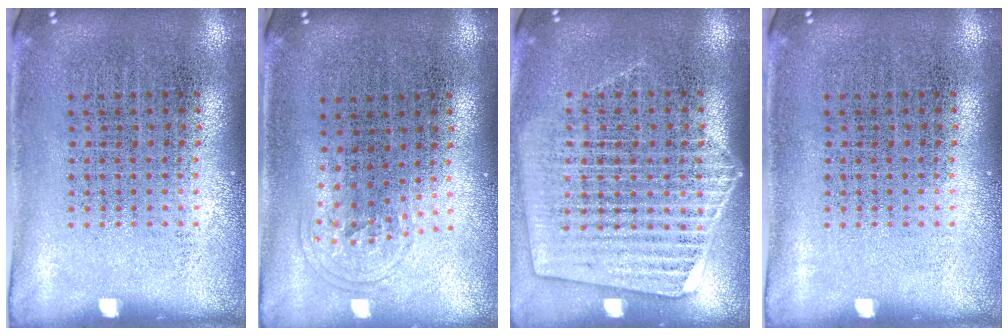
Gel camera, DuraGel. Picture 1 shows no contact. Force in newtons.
{"total": 0.9, "press": 0.6, "slide": 0.7}
{"total": 1.7, "press": 1.6, "slide": 0.7}
{"total": 0.0}